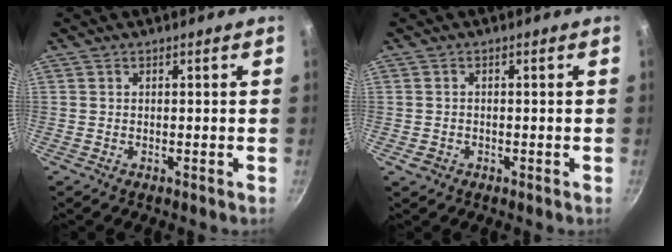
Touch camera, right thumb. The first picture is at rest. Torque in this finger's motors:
{"motor_torque": [0.25, 0.00, 0.01, -0.24, 0.00]}